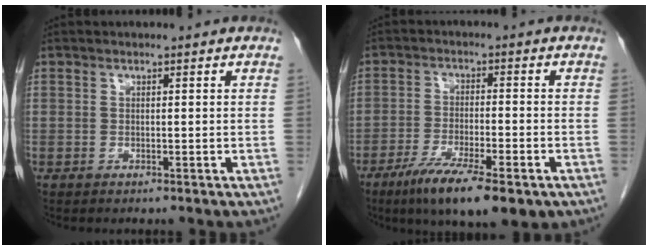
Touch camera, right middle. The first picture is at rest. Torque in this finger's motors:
{"motor_torque": [1.39, -0.75, 0.16, 0.13]}